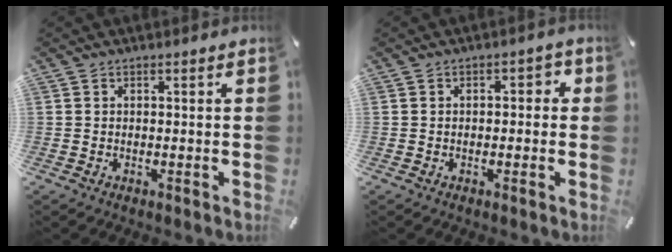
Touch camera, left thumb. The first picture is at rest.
{"total": 2.1, "force": [-0.6, 1.4, 1.4], "torque": [-0.020, 0.009, -0.018]}